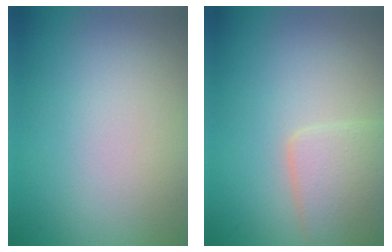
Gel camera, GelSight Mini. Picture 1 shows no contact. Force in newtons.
{"total": 3.4, "press": 3.4, "slide": 0.3}